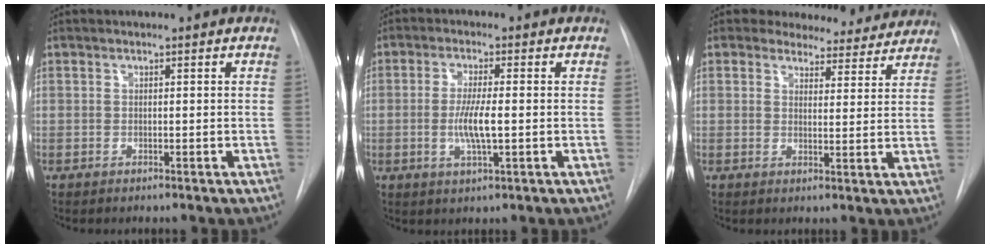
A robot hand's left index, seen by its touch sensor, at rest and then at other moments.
{"total": 5.5, "force": [-0.7, 0.7, 5.4], "torque": [-0.109, -0.009, -0.013]}
{"total": 11.9, "force": [10.9, 4.5, 1.4], "torque": [0.011, -0.015, 0.111]}